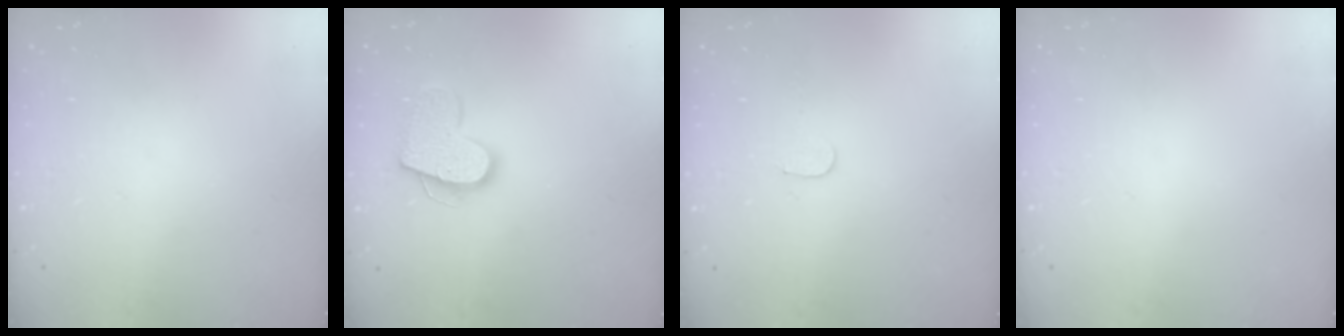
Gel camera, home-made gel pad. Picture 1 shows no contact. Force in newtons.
{"total": 13.5, "press": 13.5, "slide": 0.9}
{"total": 4.5, "press": 4.5, "slide": 0.4}
{"total": 0.0}